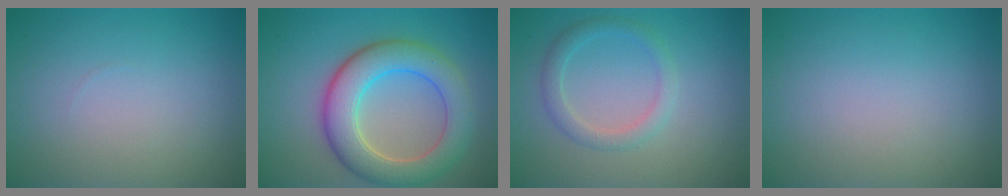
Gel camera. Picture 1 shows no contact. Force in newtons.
{"total": 7.2, "press": 7.2, "slide": 0.5}
{"total": 2.2, "press": 2.2, "slide": 0.2}
{"total": 0.0}